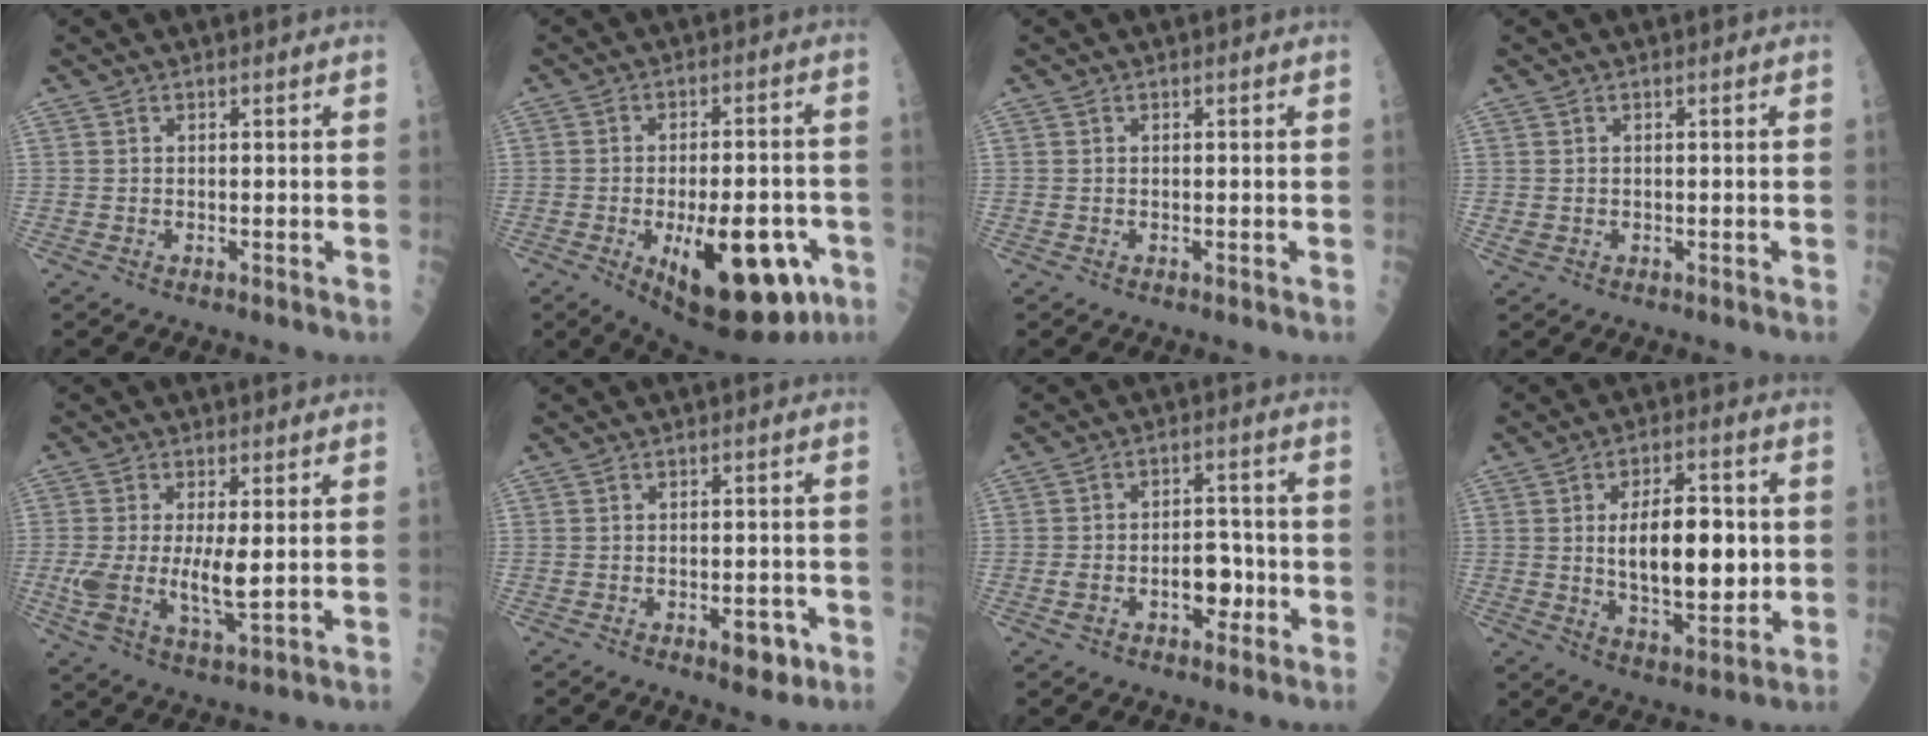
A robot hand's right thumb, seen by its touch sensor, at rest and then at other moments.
{"total": 20.3, "force": [-7.1, 8.8, 16.8], "torque": [-0.202, 0.016, -0.082]}
{"total": 0.0}
{"total": 1.0, "force": [0.1, 0.8, 0.5], "torque": [-0.010, 0.002, 0.008]}
{"total": 8.9, "force": [0.1, 2.9, 8.4], "torque": [-0.181, -0.018, 0.005]}
{"total": 4.5, "force": [-2.0, 2.1, 3.5], "torque": [-0.028, 0.009, -0.021]}
{"total": 7.5, "force": [-2.0, 4.4, 5.7], "torque": [-0.071, 0.033, -0.030]}
{"total": 15.0, "force": [0.9, 7.1, 13.2], "torque": [-0.177, -0.005, 0.020]}